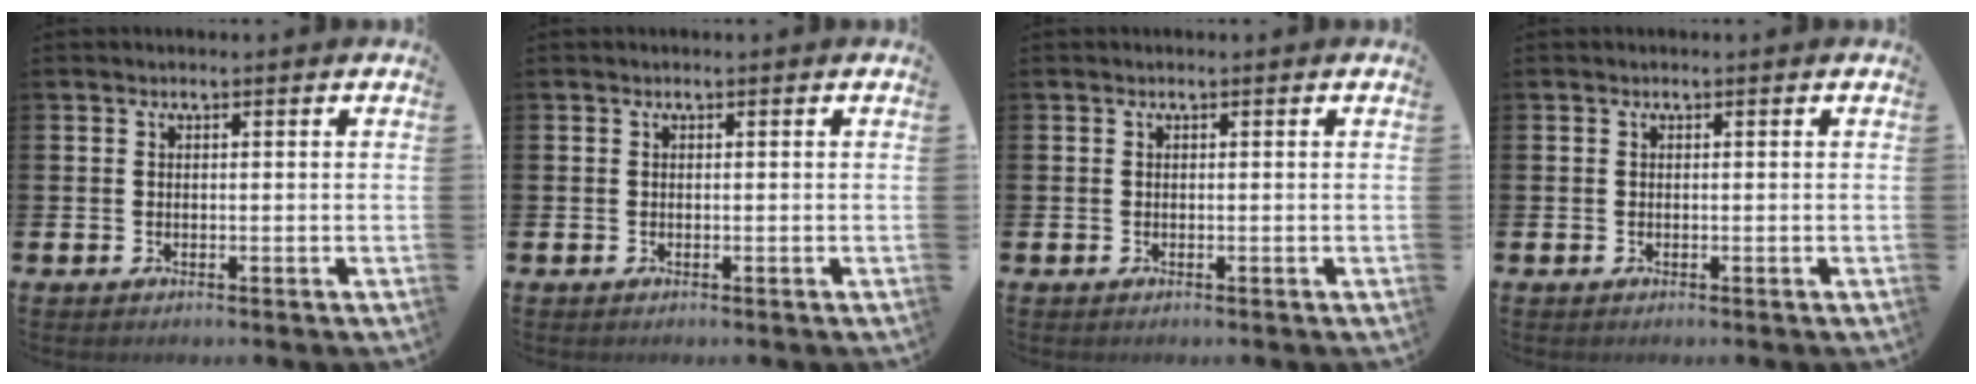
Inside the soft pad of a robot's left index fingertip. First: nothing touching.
{"total": 0.0}
{"total": 0.0}
{"total": 0.0}